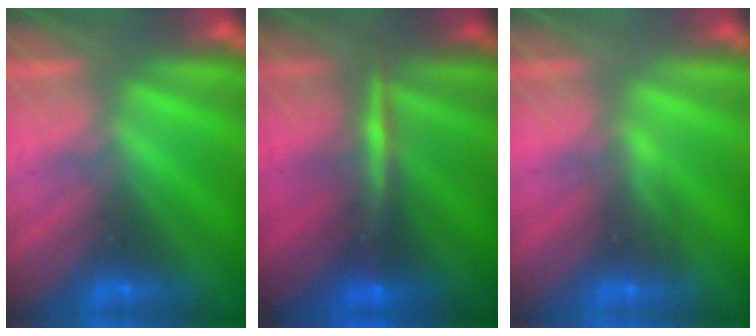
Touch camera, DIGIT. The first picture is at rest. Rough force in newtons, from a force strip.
{"total": 5.5}
{"total": 2.8}